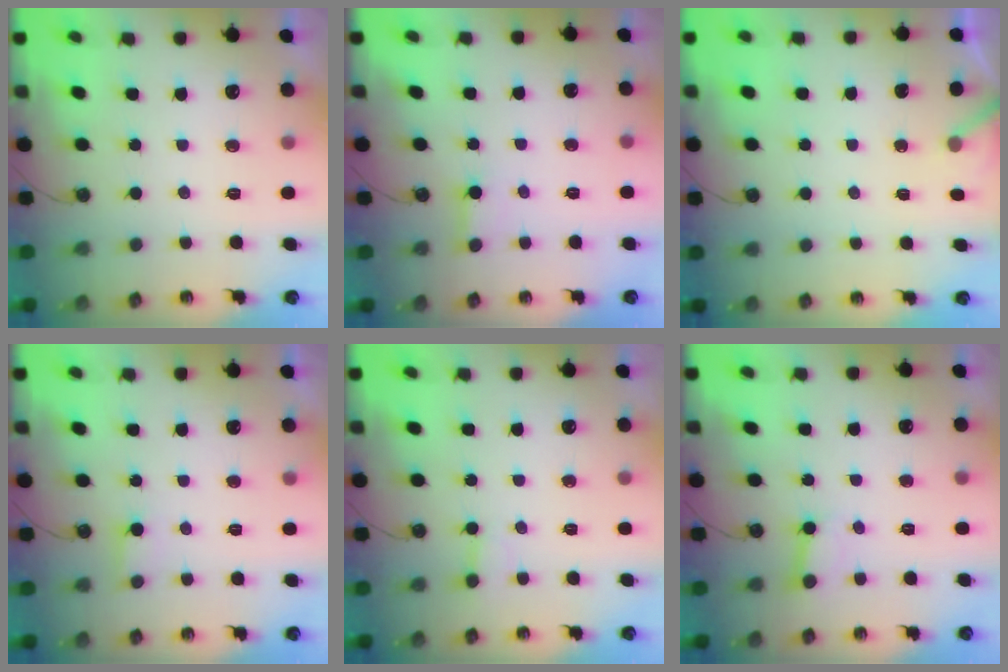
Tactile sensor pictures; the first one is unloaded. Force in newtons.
{"total": 2.5, "press": 2.5, "slide": 0.1}
{"total": 3.2, "press": 3.2, "slide": 0.2}
{"total": 5.1, "press": 5.1, "slide": 0.4}
{"total": 2.7, "press": 2.7, "slide": 0.2}
{"total": 3.0, "press": 3.0, "slide": 0.3}